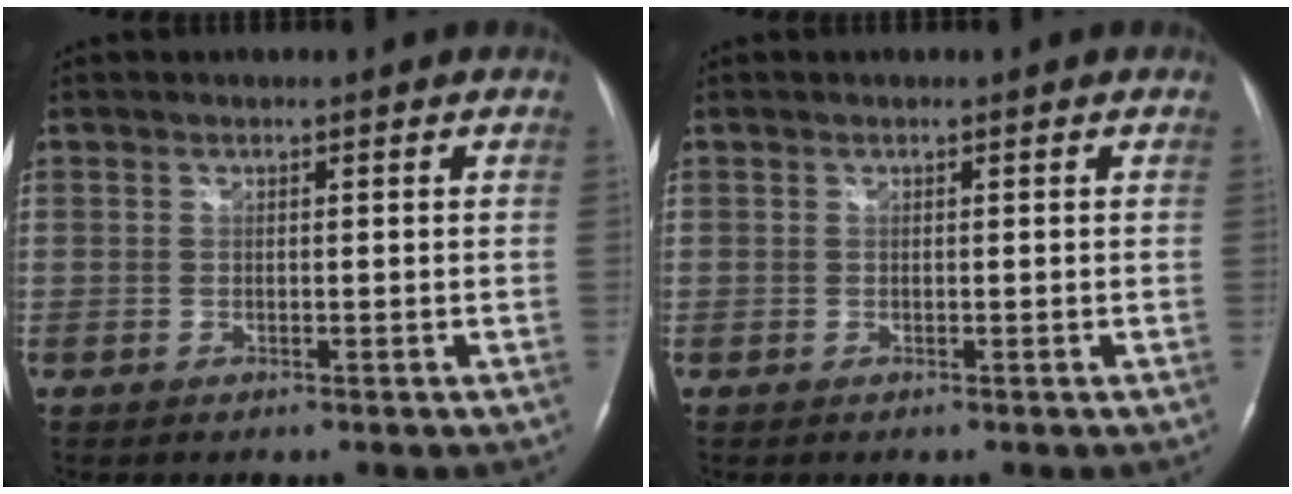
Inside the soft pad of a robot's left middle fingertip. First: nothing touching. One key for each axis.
{"total": 0.0}